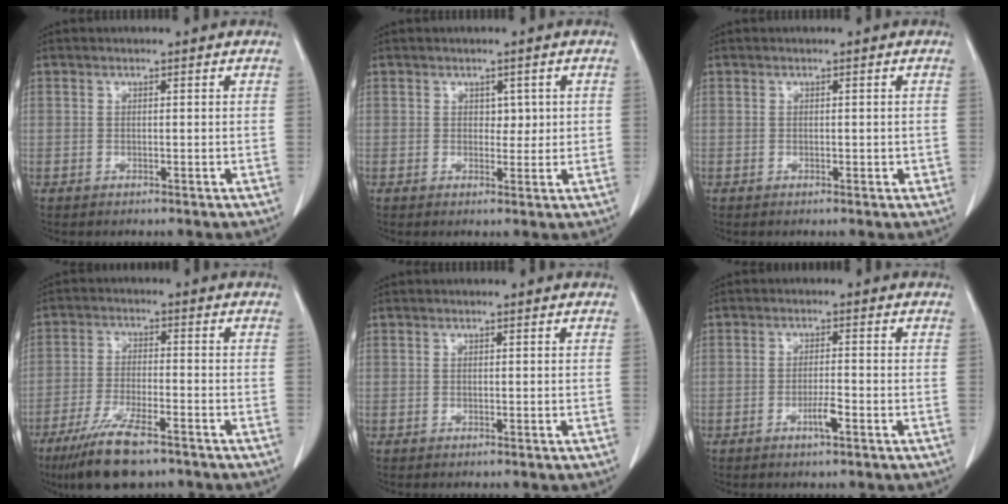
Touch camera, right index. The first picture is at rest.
{"total": 2.0, "force": [0.5, 1.5, 1.3], "torque": [-0.009, -0.001, 0.007]}
{"total": 0.9, "force": [-0.2, 0.6, 0.7], "torque": [-0.009, 0.001, 0.001]}
{"total": 10.4, "force": [-7.4, 2.1, 6.9], "torque": [-0.129, -0.022, -0.125]}
{"total": 0.0}
{"total": 2.8, "force": [-1.4, 0.2, 2.4], "torque": [-0.045, -0.001, -0.025]}